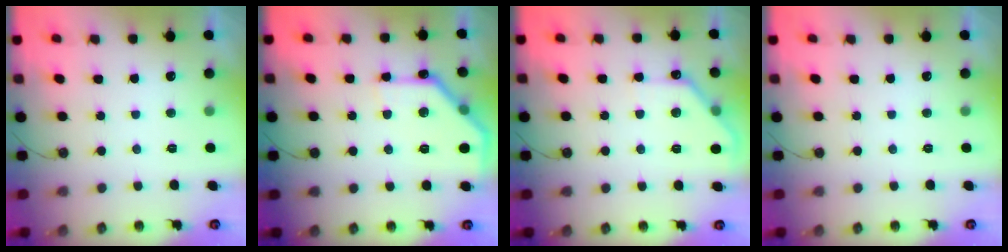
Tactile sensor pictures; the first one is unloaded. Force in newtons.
{"total": 14.7, "press": 14.6, "slide": 0.4}
{"total": 9.4, "press": 9.4, "slide": 0.4}
{"total": 0.0}